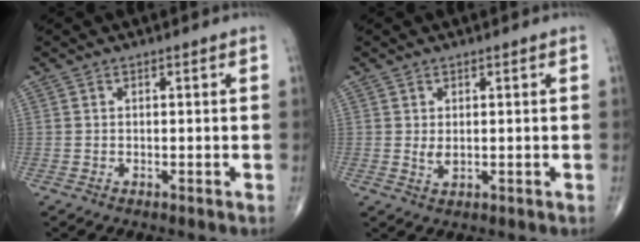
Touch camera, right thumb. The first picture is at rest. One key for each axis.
{"total": 1.4, "fx": 0.4, "fy": 0.7, "fz": 1.1, "tx": -0.020, "ty": -0.005, "tz": 0.011}